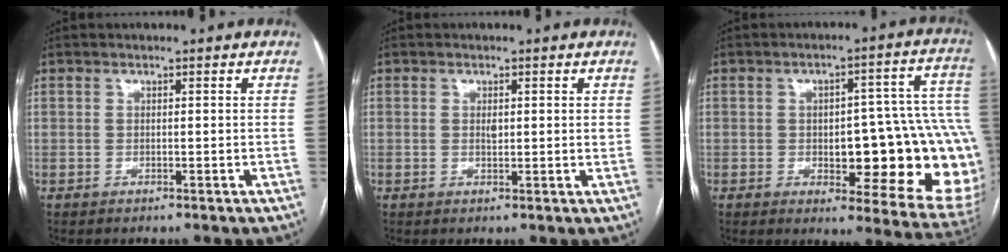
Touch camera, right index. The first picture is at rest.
{"total": 1.7, "force": [0.5, 0.6, 1.5], "torque": [-0.023, 0.000, 0.009]}
{"total": 23.2, "force": [-3.3, 6.8, 22.0], "torque": [-0.179, 0.034, -0.015]}